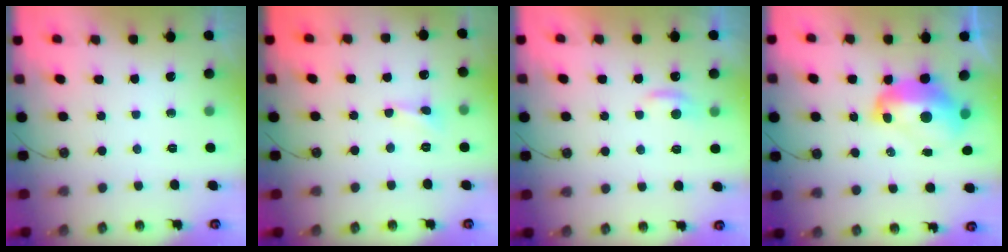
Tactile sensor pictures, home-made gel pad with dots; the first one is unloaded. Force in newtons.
{"total": 1.9, "press": 1.8, "slide": 0.6}
{"total": 0.6, "press": 0.1, "slide": 0.6}
{"total": 5.4, "press": 5.2, "slide": 1.1}